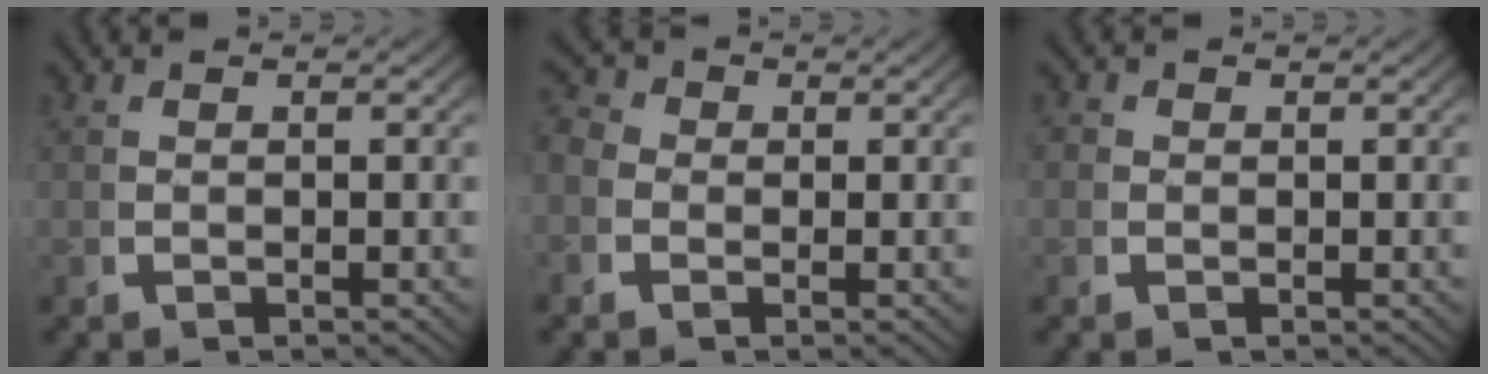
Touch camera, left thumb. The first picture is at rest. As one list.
[{"total": 2.8, "force": [-0.1, 2.6, 0.9], "torque": [-0.018, -0.007, -0.013]}, {"total": 1.1, "force": [0.0, 1.1, -0.1], "torque": [-0.004, -0.012, -0.001]}]